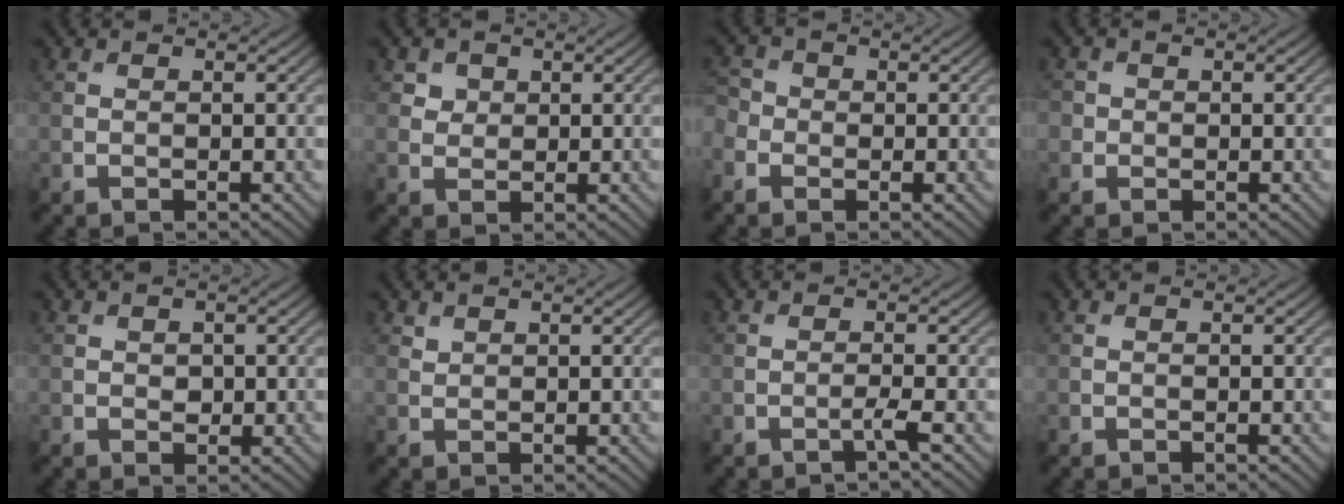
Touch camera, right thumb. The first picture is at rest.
{"total": 2.6, "force": [1.3, 2.1, 0.7], "torque": [-0.020, -0.013, 0.031]}
{"total": 2.8, "force": [-1.3, 2.2, 1.1], "torque": [-0.037, -0.002, -0.038]}
{"total": 1.6, "force": [-0.1, 1.6, 0.3], "torque": [-0.007, 0.002, -0.006]}
{"total": 1.0, "force": [0.1, 0.9, 0.5], "torque": [-0.012, -0.005, 0.003]}
{"total": 1.0, "force": [0.9, 0.4, 0.2], "torque": [-0.008, -0.001, 0.021]}
{"total": 1.3, "force": [-0.7, -0.1, 1.1], "torque": [-0.021, 0.006, -0.018]}
{"total": 0.0}